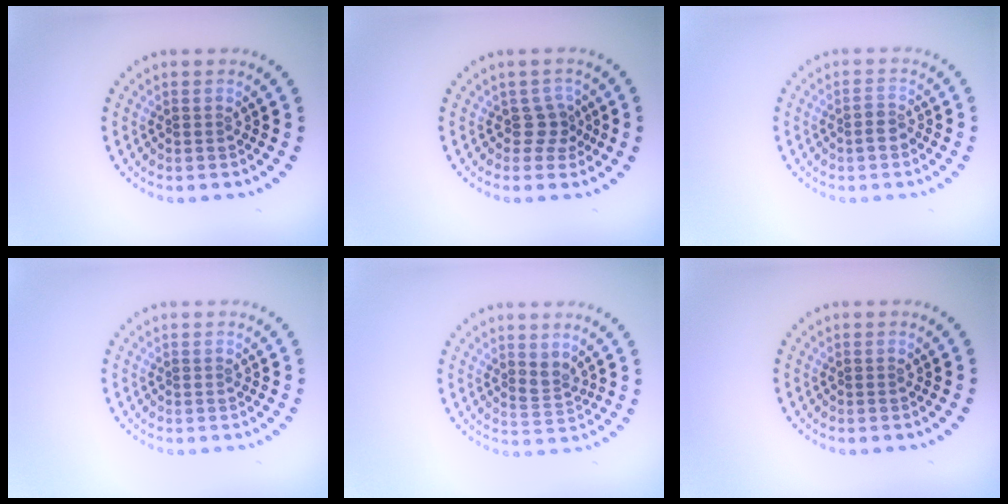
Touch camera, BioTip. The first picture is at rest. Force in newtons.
{"total": 1.9, "press": 1.2, "slide": 1.4}
{"total": 1.5, "press": 1.3, "slide": 0.9}
{"total": 0.0}
{"total": 1.6, "press": 1.3, "slide": 0.9}
{"total": 0.0}